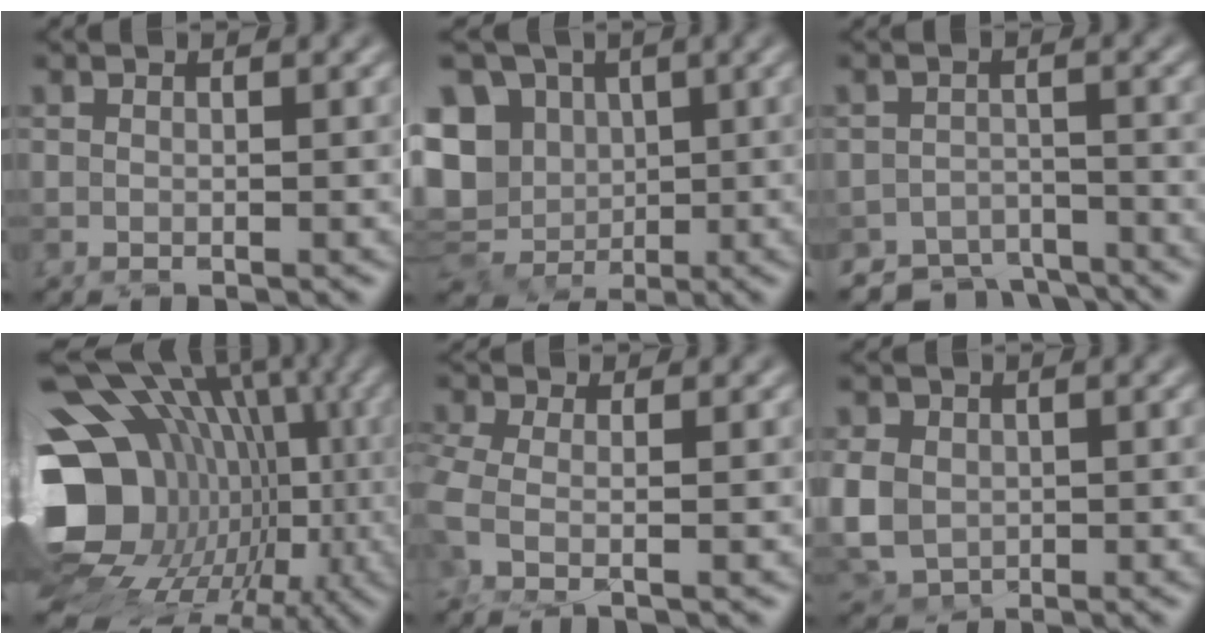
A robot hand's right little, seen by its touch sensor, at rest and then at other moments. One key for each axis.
{"total": 11.1, "fx": 1.4, "fy": 9.5, "fz": 5.7, "tx": -0.105, "ty": 0.010, "tz": 0.003}
{"total": 4.3, "fx": -4.1, "fy": 1.3, "fz": -0.2, "tx": 0.020, "ty": -0.002, "tz": -0.068}
{"total": 19.8, "fx": -1.7, "fy": 15.8, "fz": 11.9, "tx": -0.182, "ty": 0.006, "tz": -0.032}
{"total": 1.3, "fx": -0.1, "fy": 0.4, "fz": 1.2, "tx": -0.036, "ty": -0.006, "tz": -0.013}
{"total": 2.9, "fx": 0.4, "fy": 2.6, "fz": 1.1, "tx": -0.028, "ty": 0.006, "tz": 0.007}